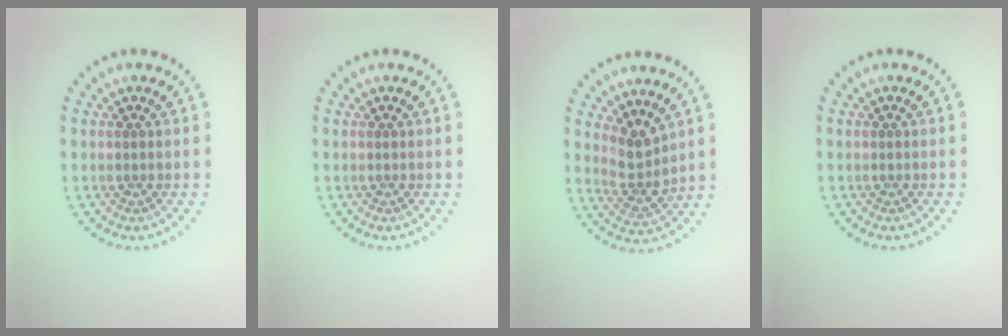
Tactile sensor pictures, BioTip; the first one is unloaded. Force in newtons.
{"total": 0.0}
{"total": 2.8, "press": 2.1, "slide": 1.8}
{"total": 0.0}